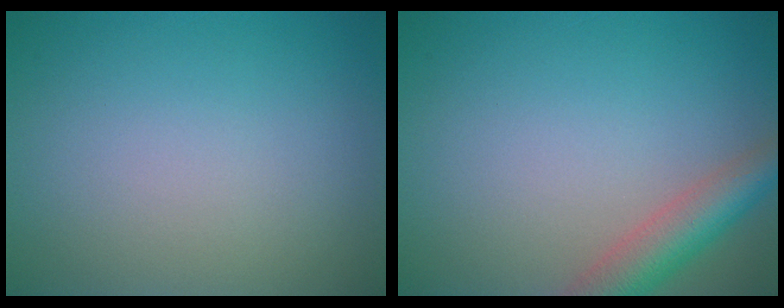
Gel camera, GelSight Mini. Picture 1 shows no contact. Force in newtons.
{"total": 4.4, "press": 4.4, "slide": 0.2}